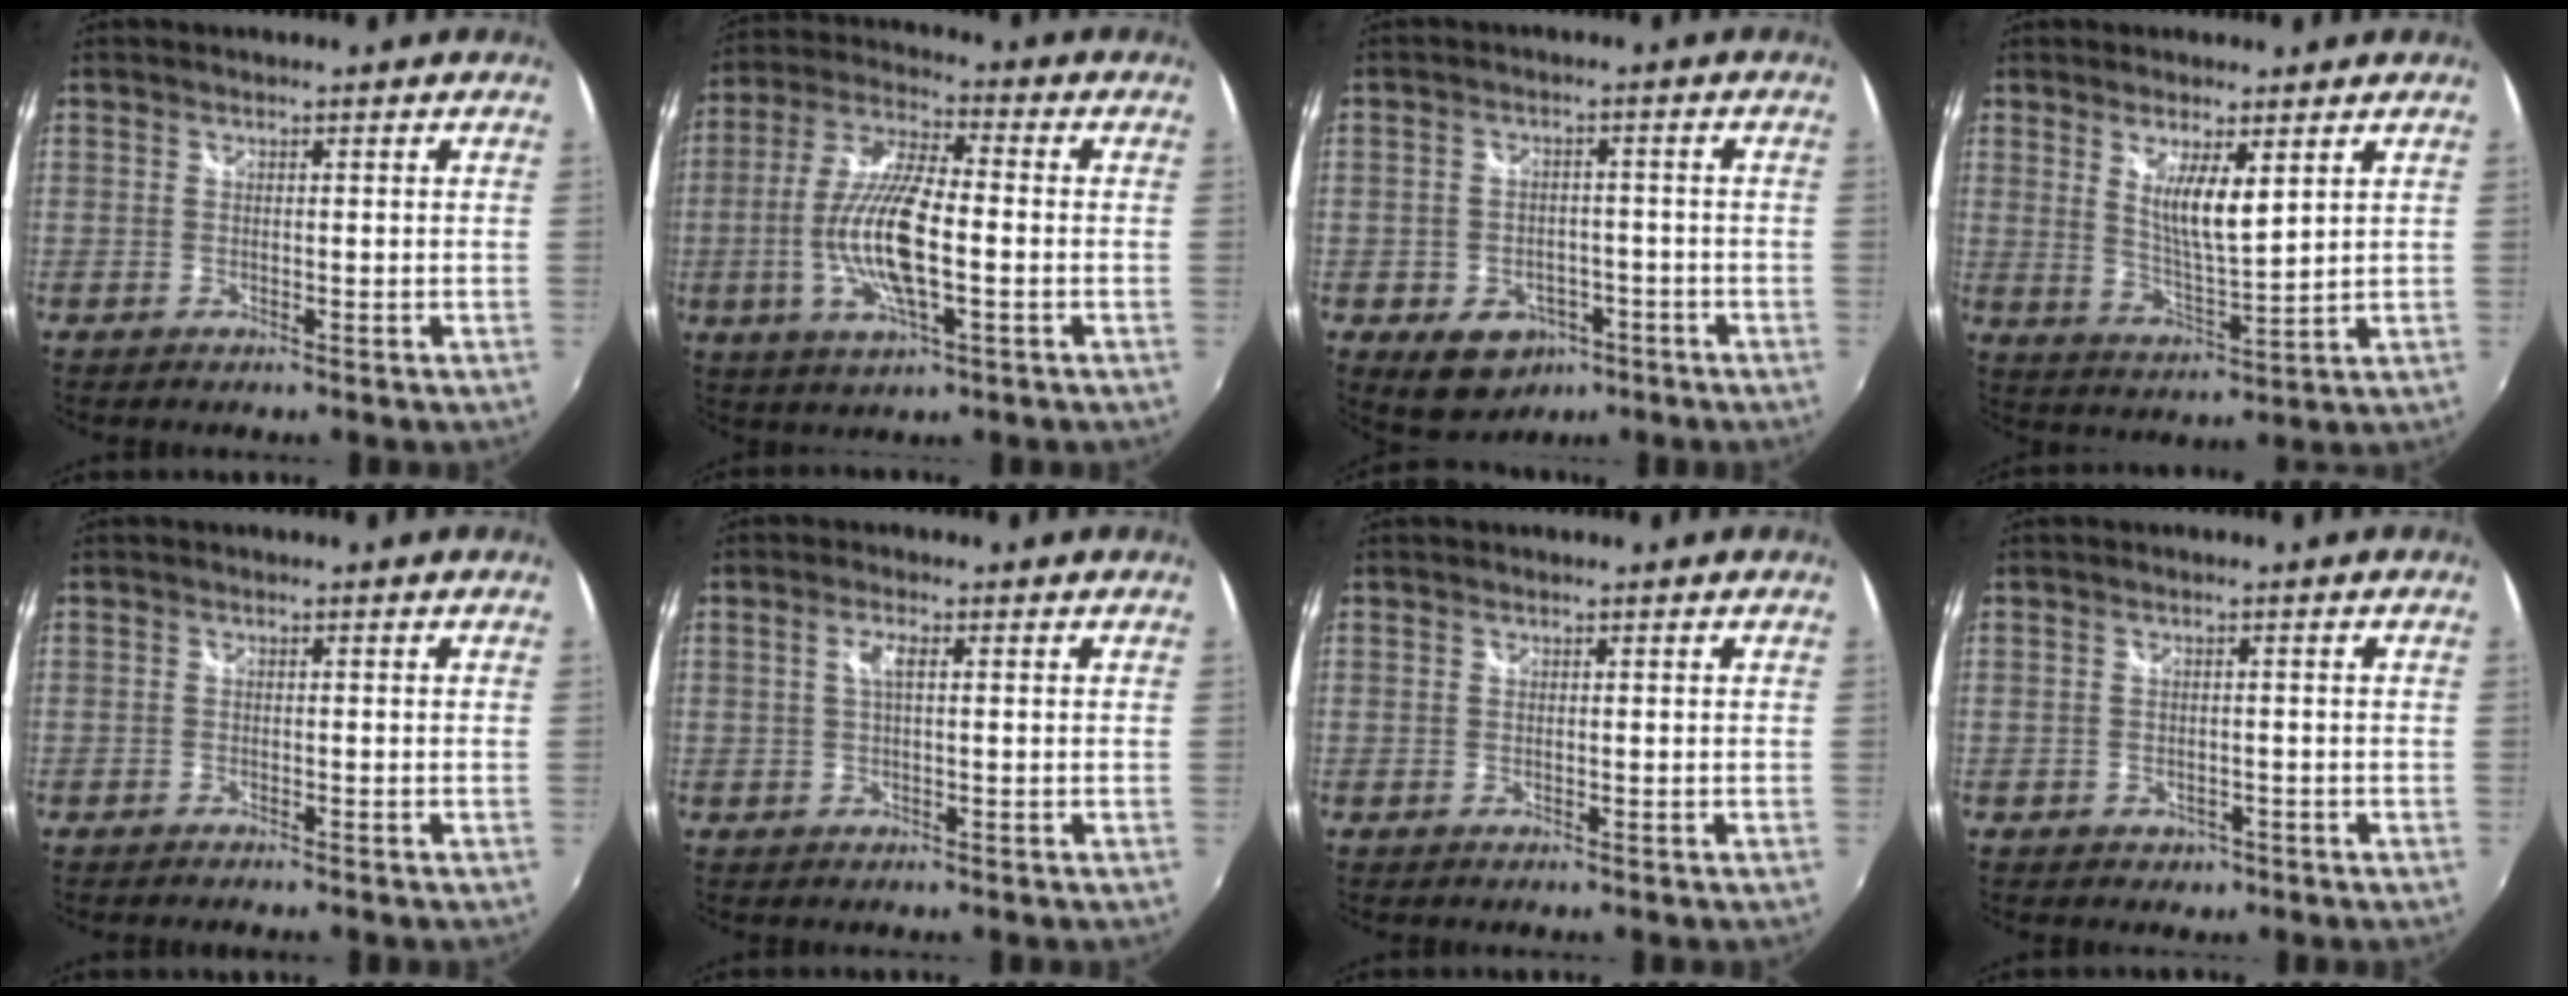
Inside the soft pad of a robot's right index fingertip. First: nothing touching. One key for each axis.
{"total": 14.1, "fx": -2.6, "fy": 3.8, "fz": 13.3, "tx": -0.271, "ty": -0.004, "tz": -0.050}
{"total": 8.8, "fx": -4.5, "fy": 6.6, "fz": 3.6, "tx": -0.079, "ty": 0.006, "tz": -0.046}
{"total": 7.5, "fx": 3.2, "fy": 1.5, "fz": 6.6, "tx": -0.117, "ty": -0.015, "tz": 0.060}
{"total": 1.5, "fx": -1.4, "fy": 0.3, "fz": 0.3, "tx": -0.016, "ty": -0.007, "tz": -0.025}
{"total": 2.3, "fx": 0.4, "fy": 0.4, "fz": 2.2, "tx": -0.044, "ty": 0.003, "tz": 0.005}
{"total": 0.0}
{"total": 2.9, "fx": -1.3, "fy": 2.4, "fz": 0.9, "tx": -0.021, "ty": -0.001, "tz": -0.014}